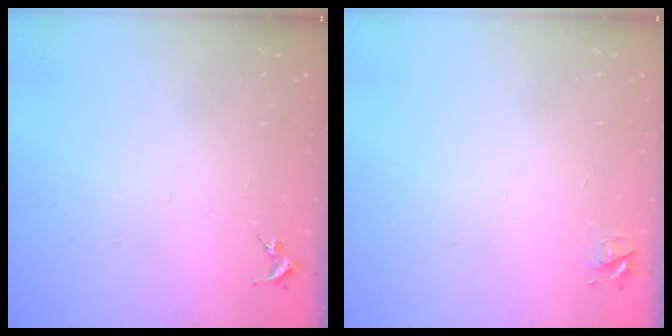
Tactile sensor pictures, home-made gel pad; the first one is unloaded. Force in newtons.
{"total": 4.7, "press": 4.7, "slide": 0.6}